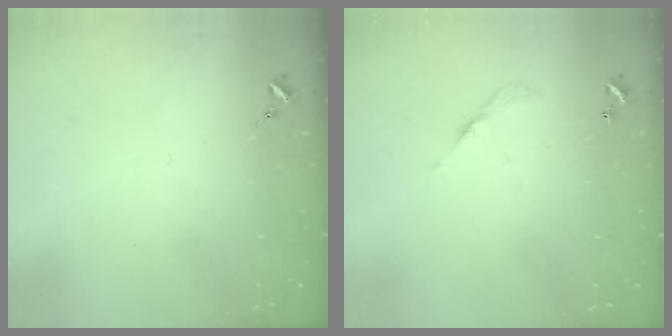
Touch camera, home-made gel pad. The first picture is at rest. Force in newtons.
{"total": 3.6, "press": 3.6, "slide": 0.2}